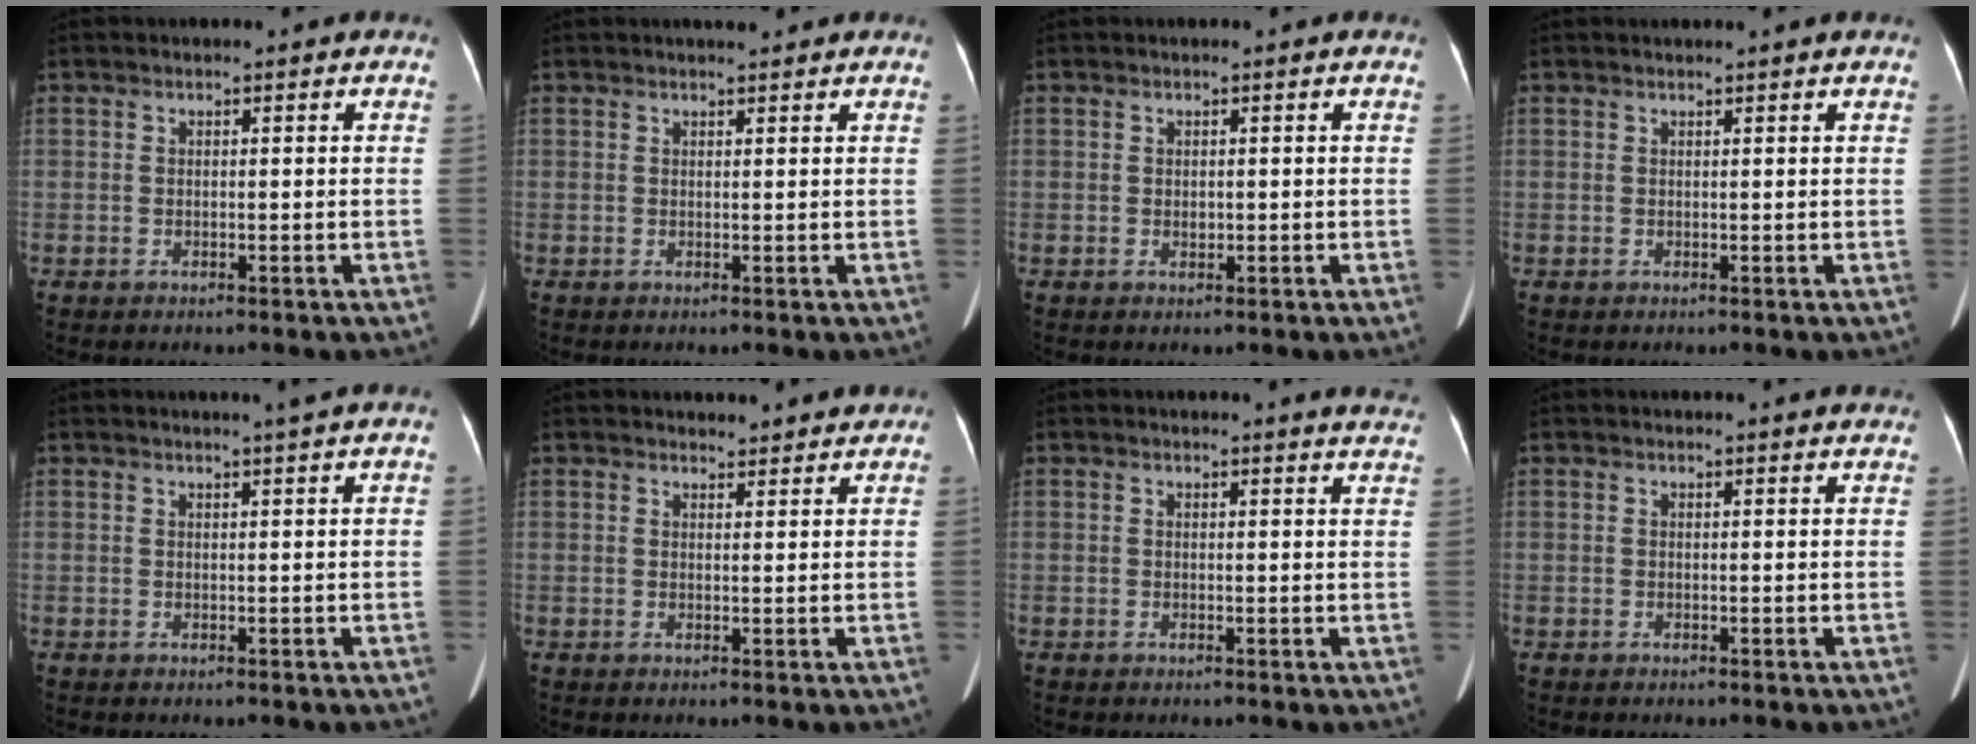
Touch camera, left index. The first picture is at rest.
{"total": 2.2, "force": [2.0, 0.3, 1.0], "torque": [-0.014, 0.012, 0.030]}
{"total": 0.6, "force": [0.1, 0.5, 0.4], "torque": [-0.008, 0.001, 0.003]}
{"total": 1.4, "force": [1.3, -0.3, 0.5], "torque": [-0.016, 0.008, 0.027]}
{"total": 1.8, "force": [1.4, -0.7, 0.9], "torque": [-0.018, -0.005, 0.026]}
{"total": 3.6, "force": [3.5, 0.9, 0.3], "torque": [-0.006, 0.009, 0.039]}
{"total": 5.4, "force": [5.3, 0.0, 1.2], "torque": [-0.009, -0.018, 0.029]}
{"total": 2.9, "force": [2.9, -0.1, 0.7], "torque": [-0.012, 0.000, 0.022]}